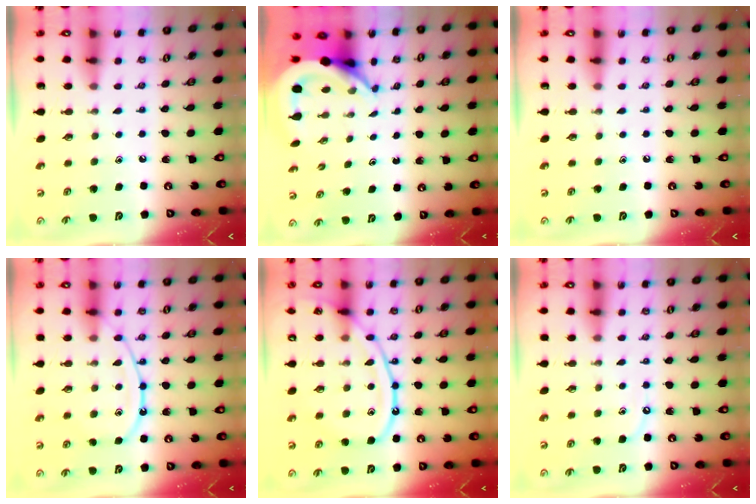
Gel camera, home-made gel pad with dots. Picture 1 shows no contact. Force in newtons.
{"total": 7.0, "press": 6.9, "slide": 1.1}
{"total": 0.0}
{"total": 11.8, "press": 11.7, "slide": 0.9}
{"total": 13.5, "press": 13.4, "slide": 1.2}
{"total": 5.0, "press": 4.9, "slide": 0.7}